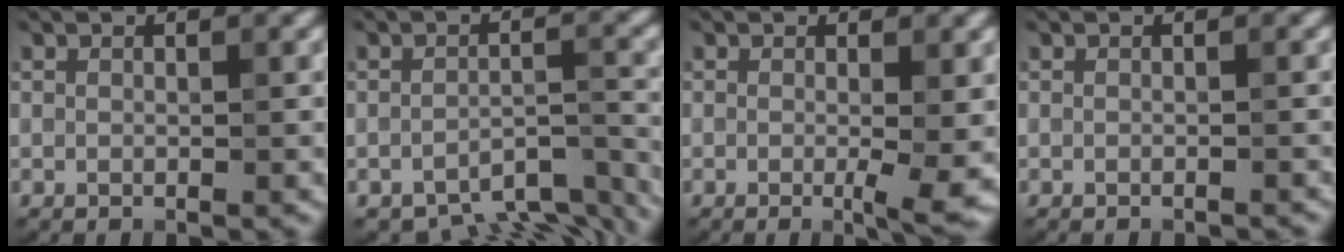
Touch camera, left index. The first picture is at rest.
{"total": 6.4, "force": [-5.7, 1.8, 2.5], "torque": [-0.039, -0.024, -0.070]}
{"total": 3.1, "force": [-0.5, 0.5, 3.1], "torque": [-0.049, -0.010, -0.006]}
{"total": 1.0, "force": [-0.9, 0.2, 0.4], "torque": [0.004, -0.001, -0.017]}